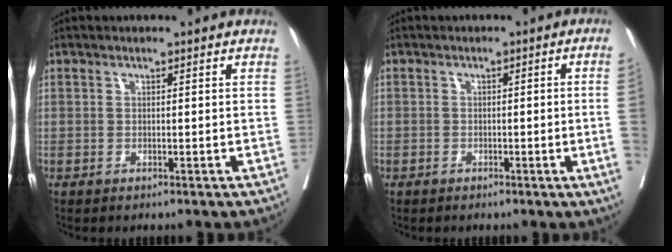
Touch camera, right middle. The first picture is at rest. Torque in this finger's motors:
{"motor_torque": [0.23, -0.21, -0.99, -0.21]}